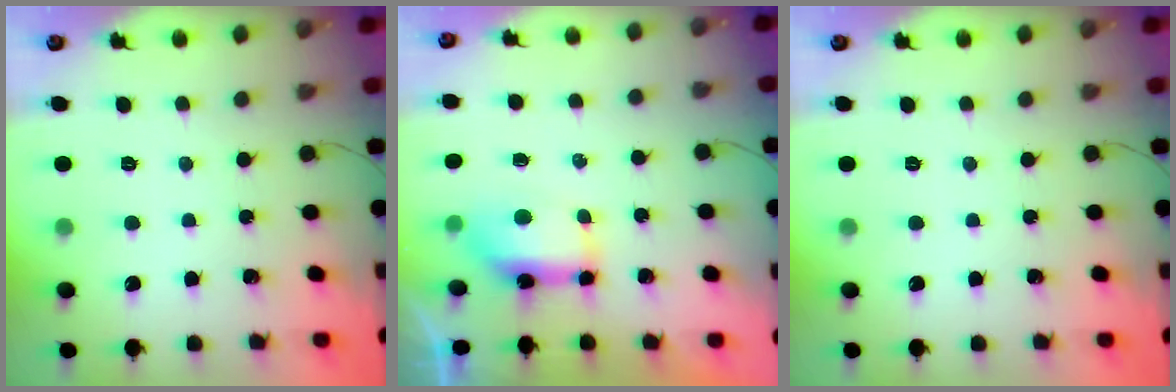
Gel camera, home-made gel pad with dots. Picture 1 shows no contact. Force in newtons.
{"total": 8.5, "press": 7.4, "slide": 4.2}
{"total": 0.0}